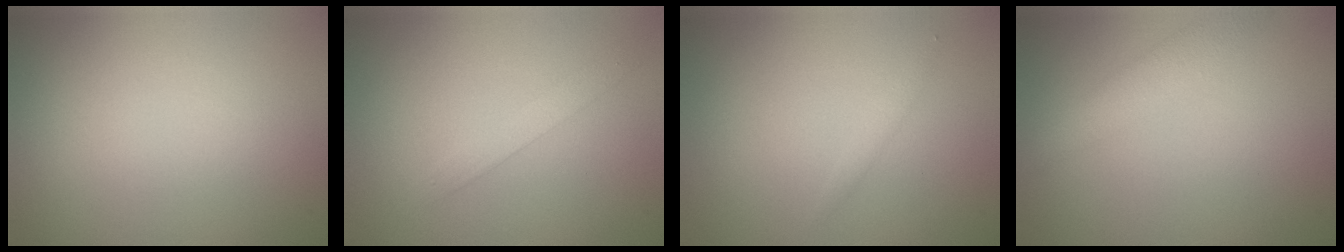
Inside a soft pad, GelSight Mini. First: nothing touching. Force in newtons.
{"total": 1.6, "press": 1.6, "slide": 0.1}
{"total": 0.8, "press": 0.8, "slide": 0.0}
{"total": 2.9, "press": 2.9, "slide": 0.2}